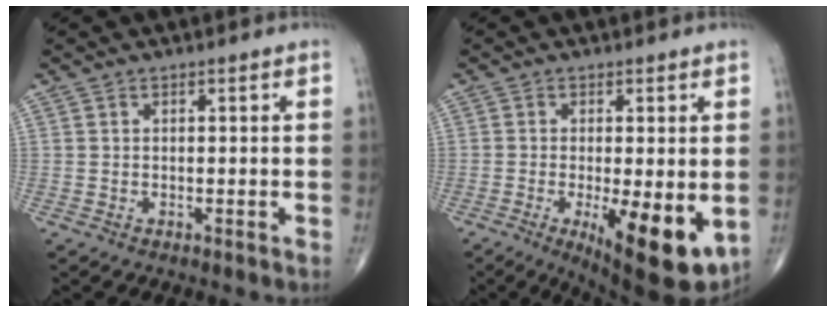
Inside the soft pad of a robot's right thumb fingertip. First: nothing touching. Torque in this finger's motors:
{"motor_torque": [1.64, 1.68, 0.65, -0.70, 0.38]}